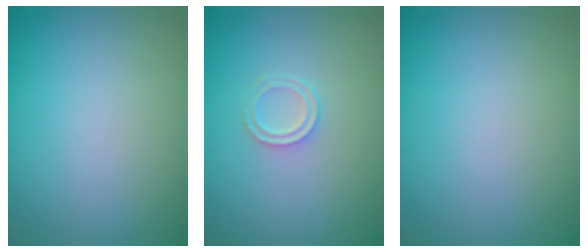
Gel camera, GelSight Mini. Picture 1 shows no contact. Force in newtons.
{"total": 1.4, "press": 1.4, "slide": 0.3}
{"total": 0.0}